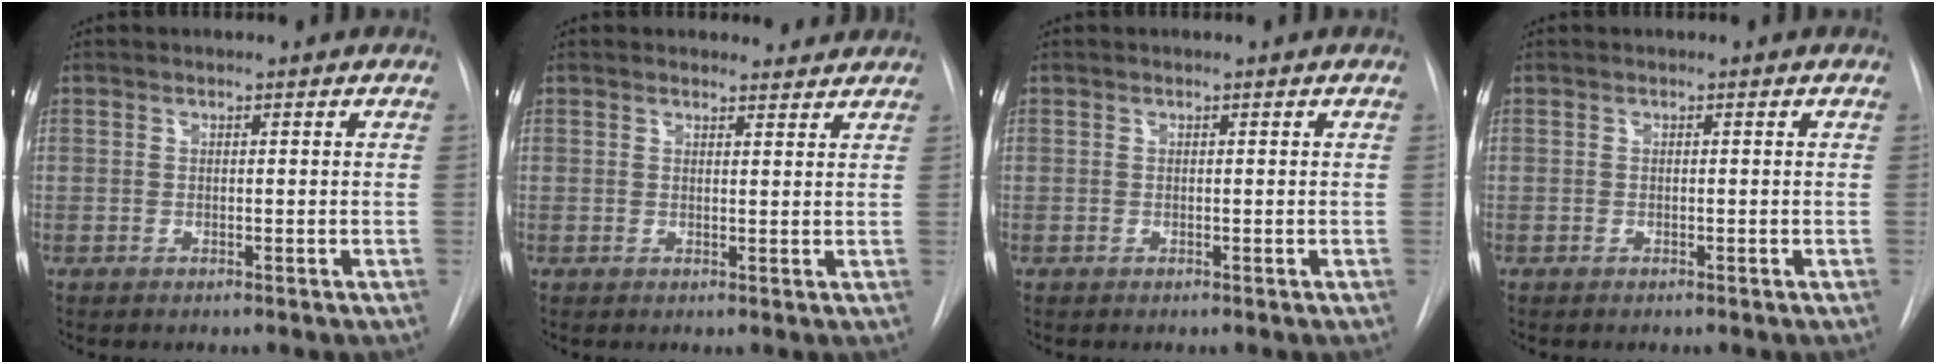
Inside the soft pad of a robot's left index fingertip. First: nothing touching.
{"total": 2.9, "force": [2.7, 0.9, -0.1], "torque": [-0.001, -0.003, 0.028]}
{"total": 0.0}
{"total": 0.0}